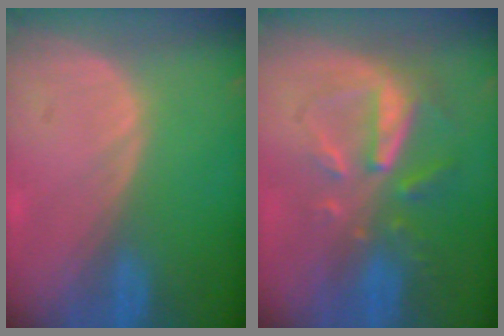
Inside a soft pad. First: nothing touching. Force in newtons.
{"total": 8.0, "press": 7.3, "slide": 3.3}